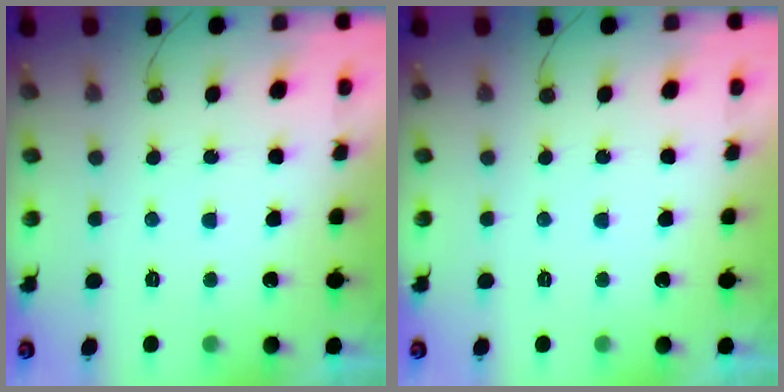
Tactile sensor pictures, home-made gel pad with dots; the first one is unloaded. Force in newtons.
{"total": 0.0}